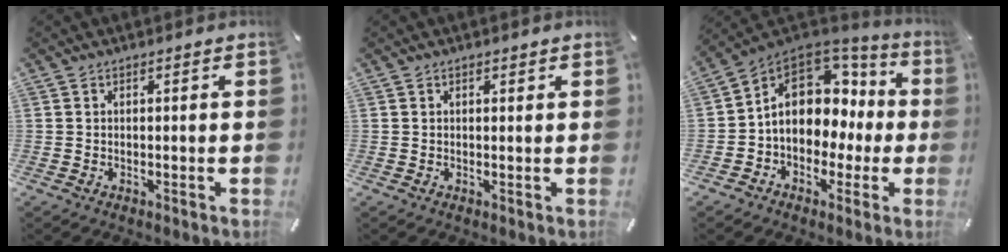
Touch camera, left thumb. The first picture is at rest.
{"total": 0.6, "force": [0.3, 0.5, 0.3], "torque": [-0.006, 0.002, 0.005]}
{"total": 12.8, "force": [1.9, 10.4, 7.3], "torque": [-0.116, -0.009, 0.038]}